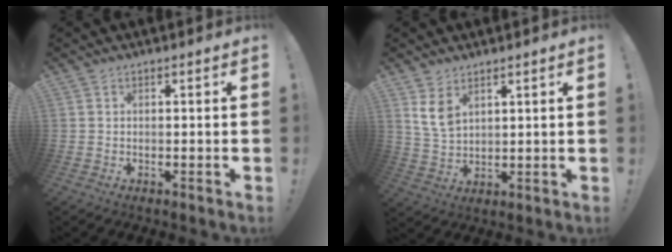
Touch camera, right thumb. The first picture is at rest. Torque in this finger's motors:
{"motor_torque": [0.03, 0.05, 0.43, 0.37, 0.02]}